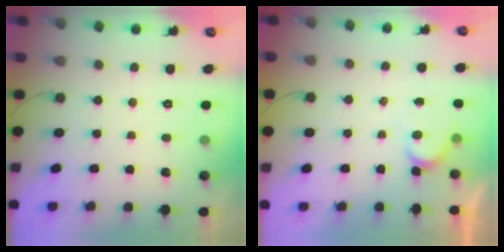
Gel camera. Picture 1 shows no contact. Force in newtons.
{"total": 4.0, "press": 4.0, "slide": 0.5}